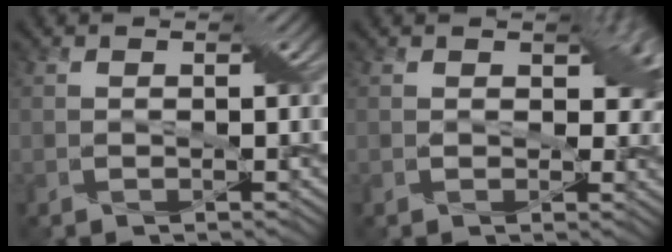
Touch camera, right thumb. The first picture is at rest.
{"total": 5.0, "force": [1.4, 3.0, 3.7], "torque": [-0.048, 0.003, 0.020]}